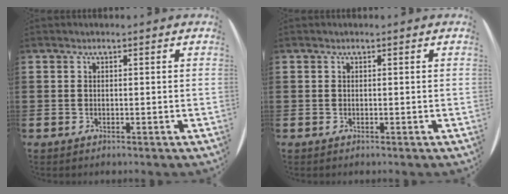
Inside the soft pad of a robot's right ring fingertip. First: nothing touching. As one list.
[{"total": 0.0}]